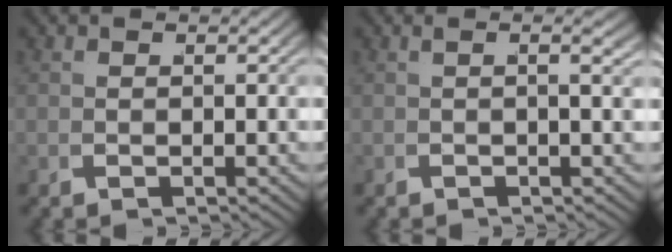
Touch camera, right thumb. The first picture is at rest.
{"total": 1.7, "force": [0.2, 0.0, 1.7], "torque": [-0.024, 0.006, 0.002]}